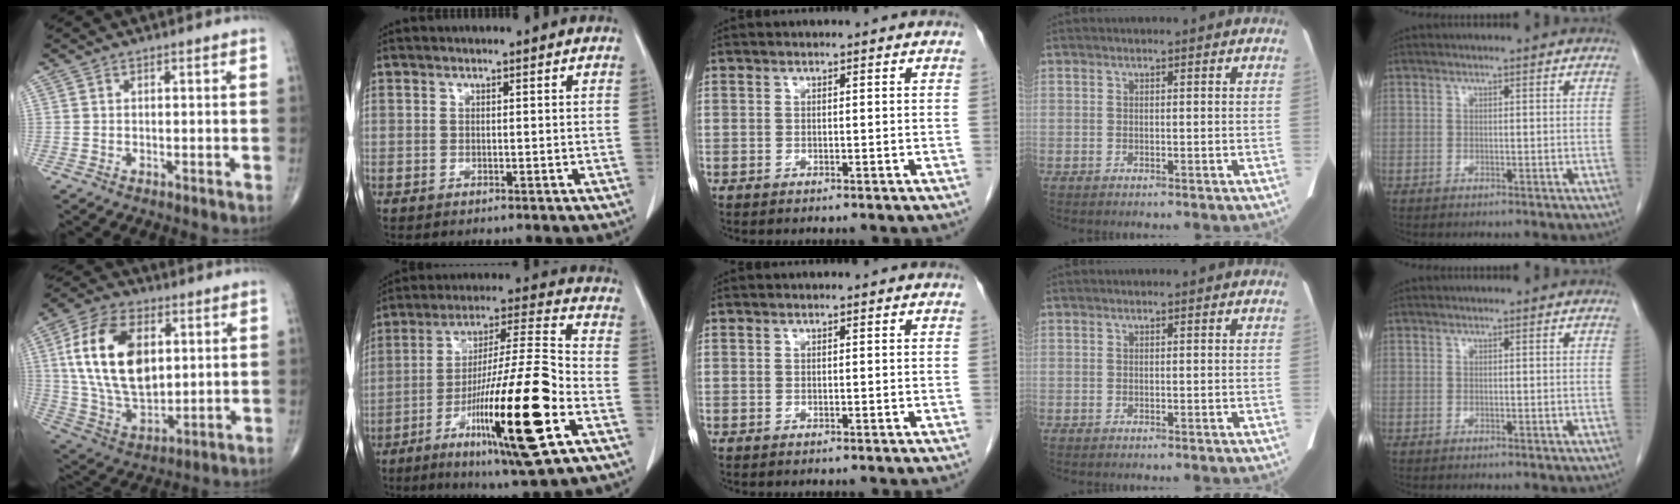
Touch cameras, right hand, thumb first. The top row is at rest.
{"thumb": {"total": 19.6, "force": [4.2, 11.6, 15.2], "torque": [-0.271, -0.011, 0.081]}, "index": {"total": 21.3, "force": [-8.1, 0.9, 19.7], "torque": [-0.336, -0.026, -0.137]}}